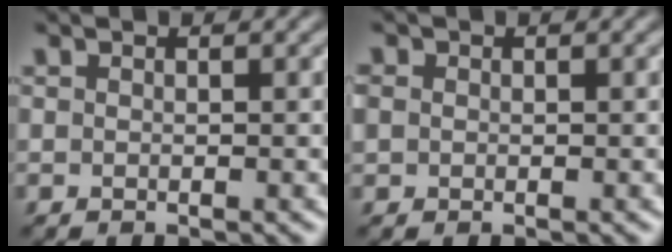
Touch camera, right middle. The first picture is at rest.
{"total": 1.8, "force": [0.3, 1.5, 0.9], "torque": [-0.027, 0.003, 0.004]}